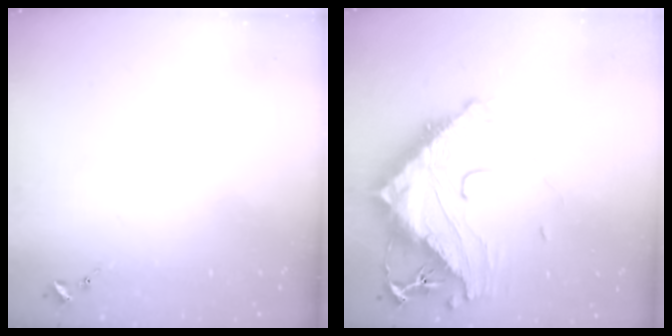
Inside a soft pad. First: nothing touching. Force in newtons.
{"total": 20.5, "press": 20.4, "slide": 1.8}